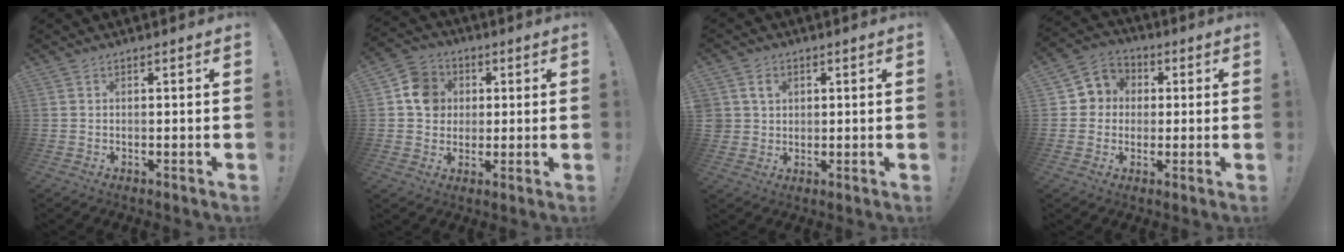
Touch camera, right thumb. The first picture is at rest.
{"total": 10.7, "force": [1.8, 9.8, 4.0], "torque": [-0.042, 0.005, 0.039]}
{"total": 4.9, "force": [1.8, 4.2, 1.7], "torque": [-0.033, 0.002, 0.036]}
{"total": 7.3, "force": [-0.2, 7.2, 1.4], "torque": [-0.018, 0.013, 0.003]}